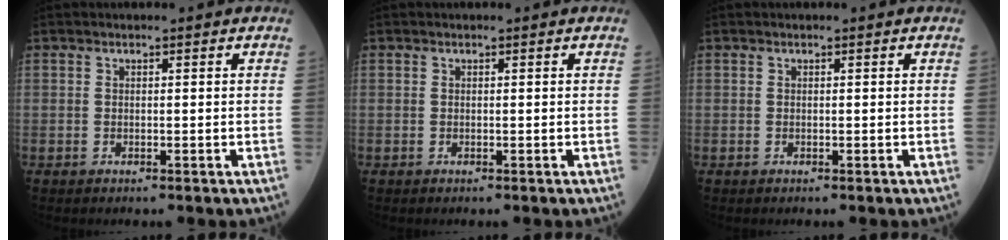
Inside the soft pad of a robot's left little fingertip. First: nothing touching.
{"total": 0.0}
{"total": 0.0}